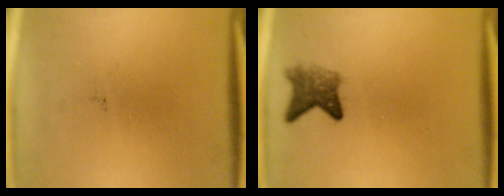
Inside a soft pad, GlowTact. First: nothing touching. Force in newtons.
{"total": 3.7}